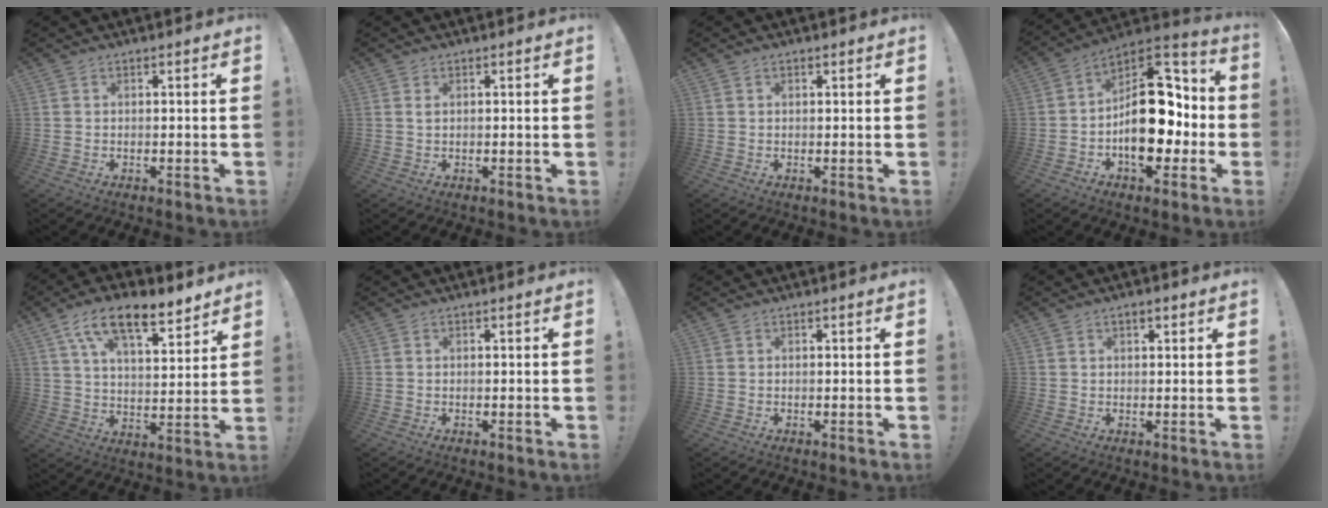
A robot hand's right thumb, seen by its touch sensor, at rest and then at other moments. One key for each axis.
{"total": 0.8, "fx": 0.6, "fy": 0.4, "fz": 0.4, "tx": -0.001, "ty": -0.001, "tz": 0.009}
{"total": 0.5, "fx": 0.4, "fy": 0.3, "fz": 0.2, "tx": 0.001, "ty": -0.002, "tz": 0.007}
{"total": 21.7, "fx": -2.7, "fy": 13.6, "fz": 16.7, "tx": -0.233, "ty": 0.022, "tz": -0.032}
{"total": 14.3, "fx": 9.9, "fy": 5.2, "fz": 9.0, "tx": -0.159, "ty": -0.053, "tz": 0.173}
{"total": 0.0}
{"total": 0.0}
{"total": 2.1, "fx": 1.2, "fy": 0.8, "fz": 1.4, "tx": -0.024, "ty": -0.001, "tz": 0.021}